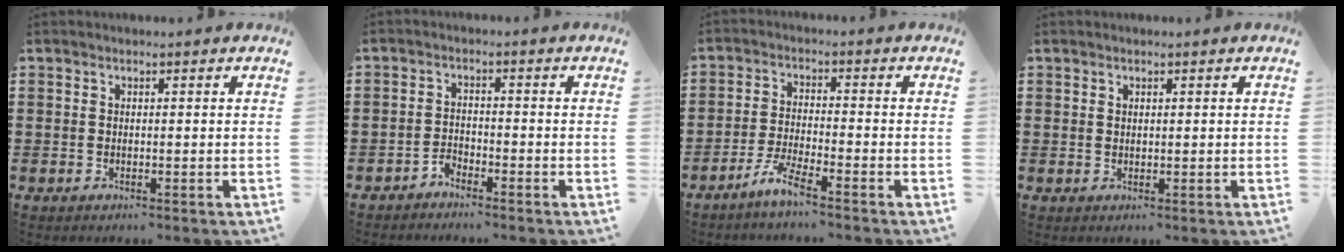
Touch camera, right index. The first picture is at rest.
{"total": 1.9, "force": [-1.9, 0.4, 0.1], "torque": [-0.010, 0.005, -0.040]}
{"total": 4.3, "force": [-3.6, -0.3, 2.4], "torque": [-0.063, -0.010, -0.073]}
{"total": 0.7, "force": [0.4, 0.5, 0.3], "torque": [-0.007, 0.003, 0.008]}